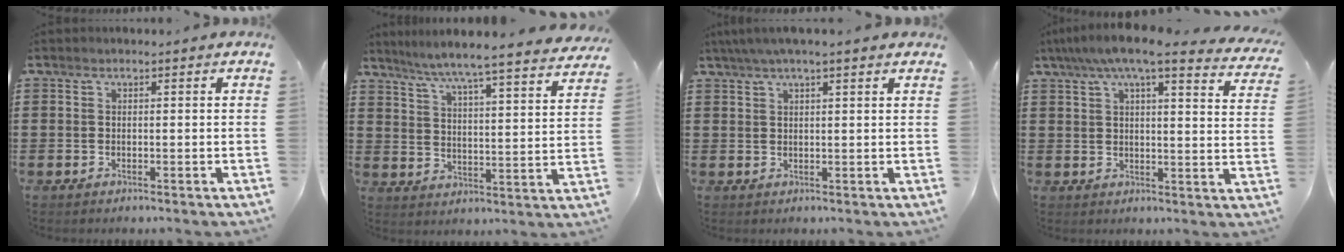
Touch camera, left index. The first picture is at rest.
{"total": 5.8, "force": [5.3, -1.0, 2.1], "torque": [-0.065, -0.041, 0.082]}
{"total": 3.3, "force": [2.4, 0.2, 2.3], "torque": [-0.050, 0.003, 0.043]}
{"total": 7.4, "force": [6.1, 0.5, 4.2], "torque": [-0.094, -0.021, 0.103]}